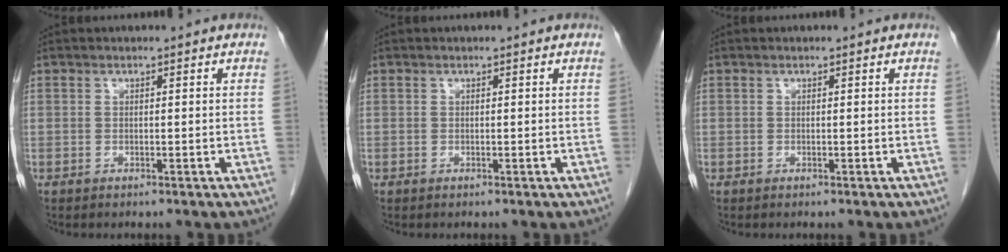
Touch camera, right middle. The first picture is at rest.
{"total": 0.0}
{"total": 0.0}